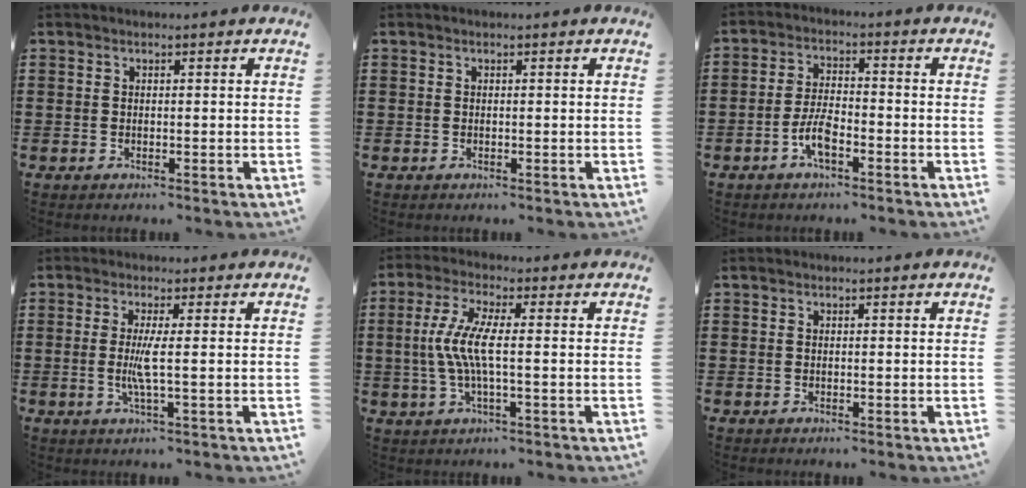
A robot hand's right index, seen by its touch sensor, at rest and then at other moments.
{"total": 0.0}
{"total": 5.1, "force": [-2.5, 2.0, 4.0], "torque": [-0.095, 0.002, -0.053]}
{"total": 3.8, "force": [-0.2, -0.2, 3.8], "torque": [-0.076, -0.010, -0.009]}
{"total": 6.9, "force": [-0.7, 1.2, 6.8], "torque": [-0.156, -0.015, -0.024]}
{"total": 0.0}